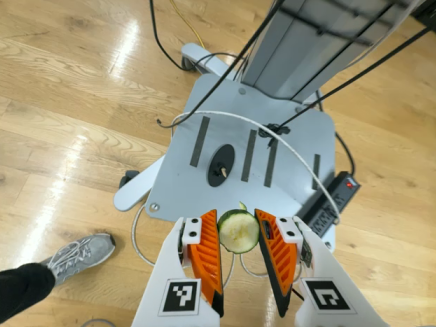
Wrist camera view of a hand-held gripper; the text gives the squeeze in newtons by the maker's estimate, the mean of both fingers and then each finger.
{"total": 8.0, "left": 7.9, "right": 8.0}